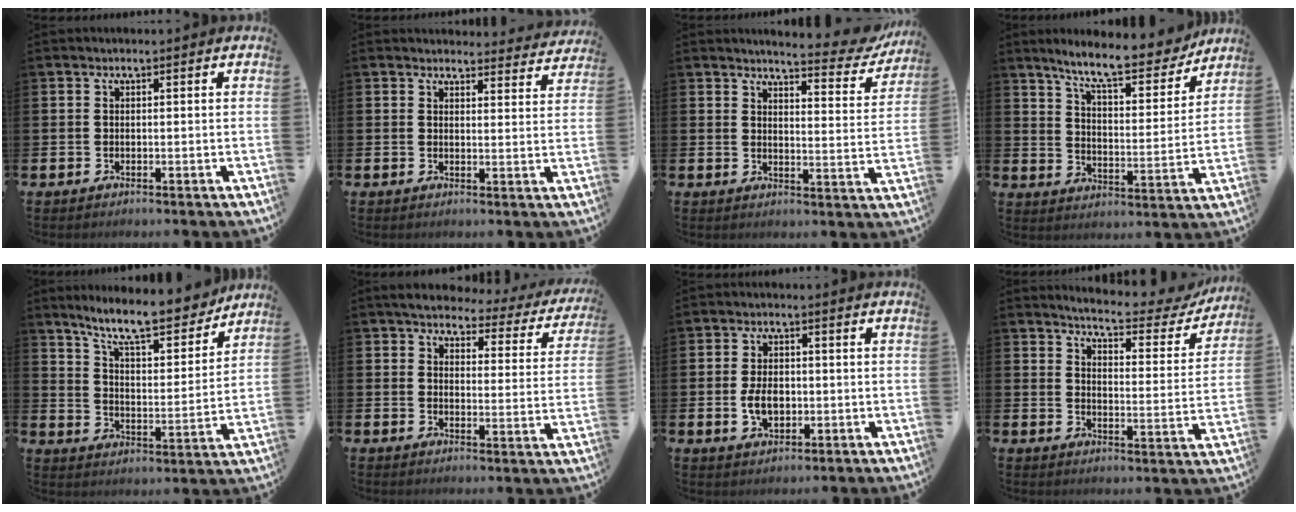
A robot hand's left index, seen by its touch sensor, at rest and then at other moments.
{"total": 3.5, "force": [3.4, 0.6, 0.0], "torque": [0.002, -0.024, 0.059]}
{"total": 4.8, "force": [4.6, 0.5, 1.4], "torque": [-0.025, -0.037, 0.072]}
{"total": 9.9, "force": [8.9, 1.8, 4.0], "torque": [-0.097, -0.051, 0.152]}
{"total": 11.0, "force": [9.9, 1.9, 4.5], "torque": [-0.110, -0.062, 0.172]}
{"total": 4.1, "force": [3.6, 1.7, 1.1], "torque": [-0.040, -0.028, 0.055]}
{"total": 4.2, "force": [-0.5, 2.7, 3.2], "torque": [-0.049, 0.003, -0.012]}
{"total": 5.3, "force": [5.0, 0.8, 1.6], "torque": [-0.041, -0.041, 0.077]}